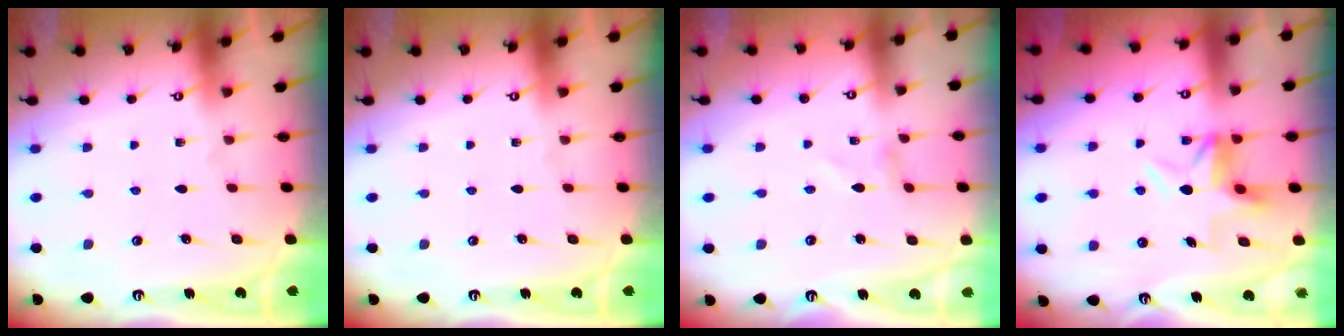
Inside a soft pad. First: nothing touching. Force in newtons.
{"total": 0.0}
{"total": 1.3, "press": 1.3, "slide": 0.0}
{"total": 5.3, "press": 5.2, "slide": 0.5}